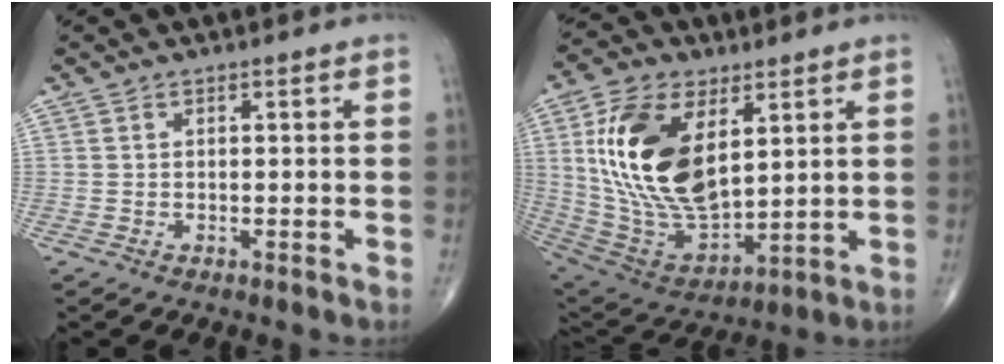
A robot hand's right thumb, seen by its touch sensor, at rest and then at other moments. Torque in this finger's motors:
{"motor_torque": [2.03, 2.78, 2.16, 0.62, 0.28]}